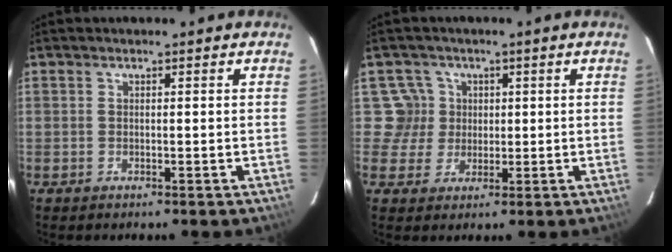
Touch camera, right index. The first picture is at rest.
{"total": 4.9, "force": [0.9, 4.8, -0.1], "torque": [0.018, 0.011, 0.011]}